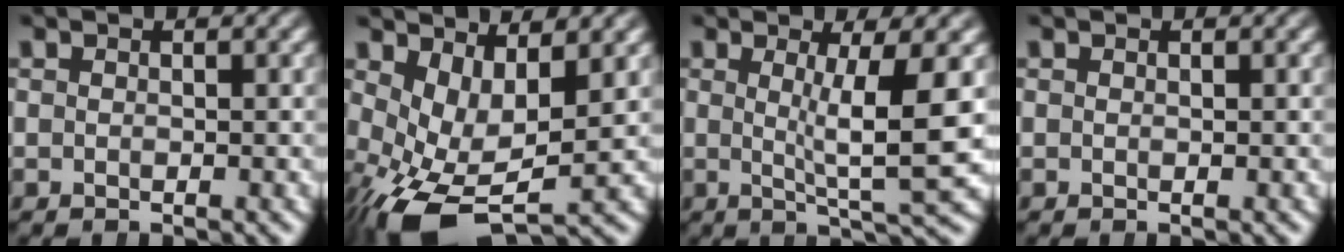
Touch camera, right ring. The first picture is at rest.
{"total": 6.1, "force": [-2.2, 3.2, 4.8], "torque": [-0.108, -0.047, -0.010]}
{"total": 5.5, "force": [1.0, -0.3, 5.4], "torque": [-0.074, -0.008, 0.022]}
{"total": 0.0}